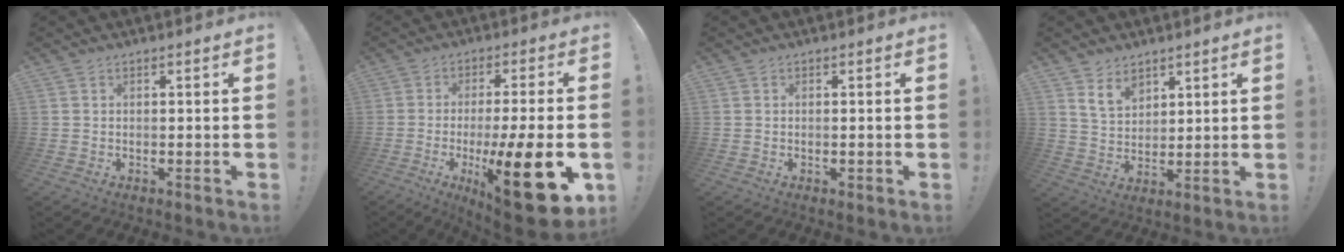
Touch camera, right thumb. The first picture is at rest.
{"total": 20.9, "force": [-6.8, 3.8, 19.4], "torque": [-0.291, 0.020, -0.096]}
{"total": 0.5, "force": [-0.2, 0.3, 0.4], "torque": [-0.012, 0.003, -0.001]}
{"total": 7.9, "force": [5.5, 5.0, 2.8], "torque": [-0.050, -0.032, 0.107]}